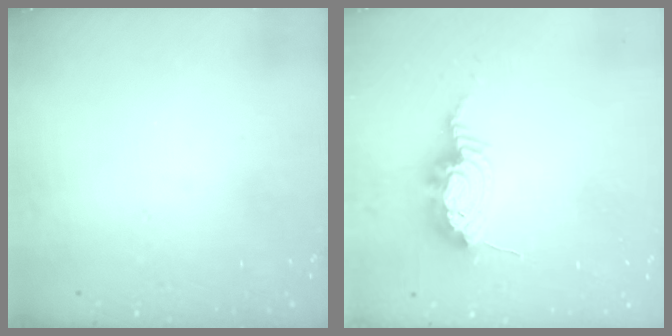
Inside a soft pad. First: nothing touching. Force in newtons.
{"total": 9.9, "press": 9.8, "slide": 0.9}